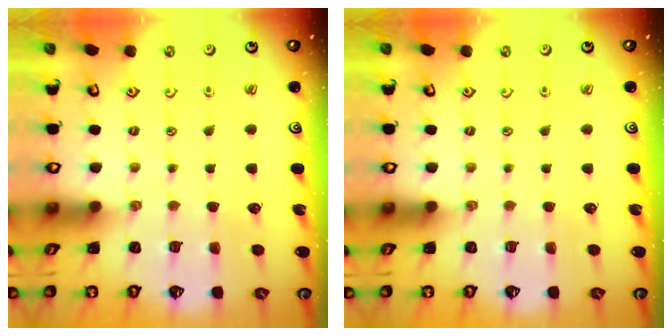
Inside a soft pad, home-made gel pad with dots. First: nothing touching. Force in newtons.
{"total": 0.0}